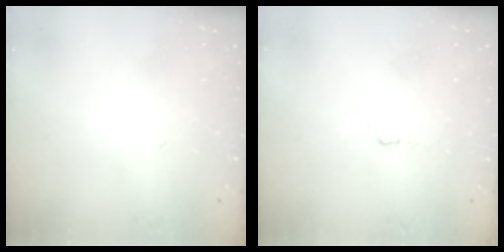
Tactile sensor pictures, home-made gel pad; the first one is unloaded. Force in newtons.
{"total": 2.9, "press": 2.8, "slide": 0.4}